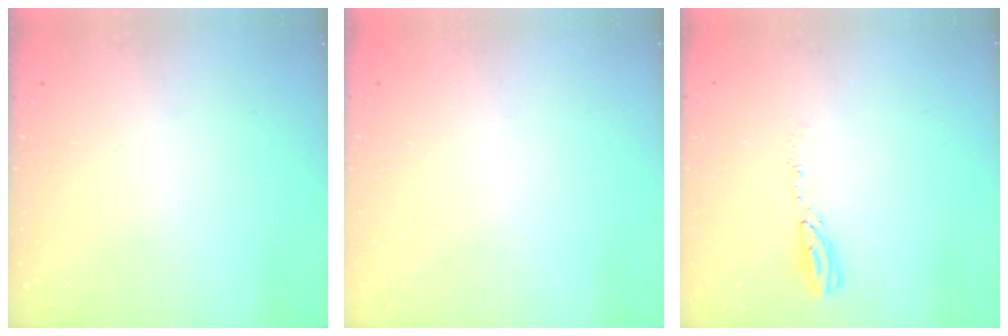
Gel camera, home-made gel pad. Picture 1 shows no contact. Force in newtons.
{"total": 0.0}
{"total": 3.5, "press": 3.5, "slide": 0.3}